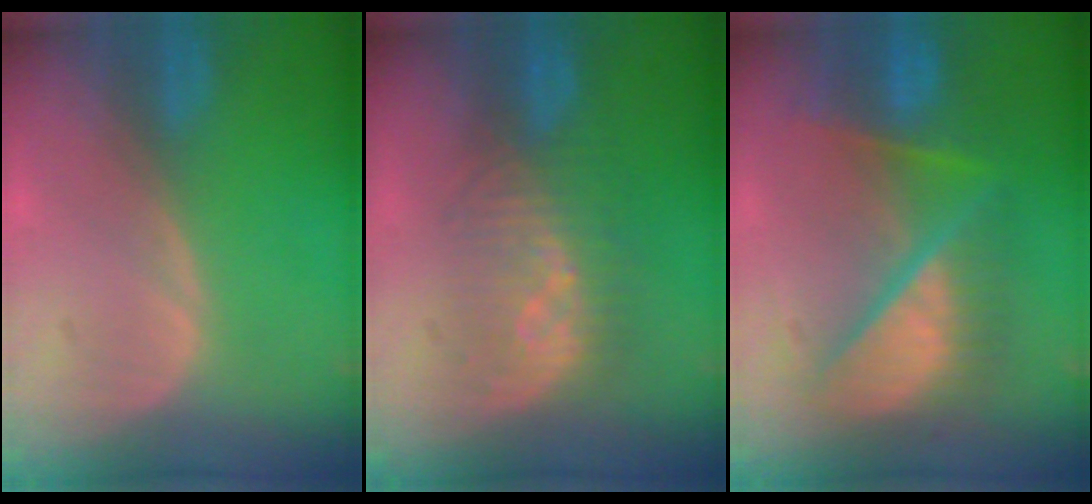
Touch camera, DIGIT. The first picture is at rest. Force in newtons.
{"total": 8.0, "press": 7.5, "slide": 2.9}
{"total": 10.6, "press": 10.5, "slide": 1.4}